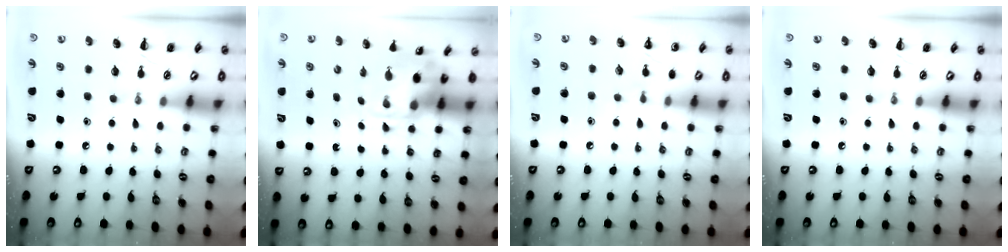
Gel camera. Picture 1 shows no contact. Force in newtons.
{"total": 4.0, "press": 3.9, "slide": 0.8}
{"total": 4.2, "press": 4.0, "slide": 1.3}
{"total": 0.0}